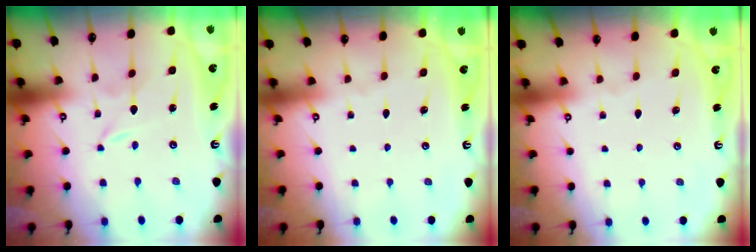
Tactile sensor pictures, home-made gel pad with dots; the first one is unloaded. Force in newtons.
{"total": 0.0}
{"total": 0.0}